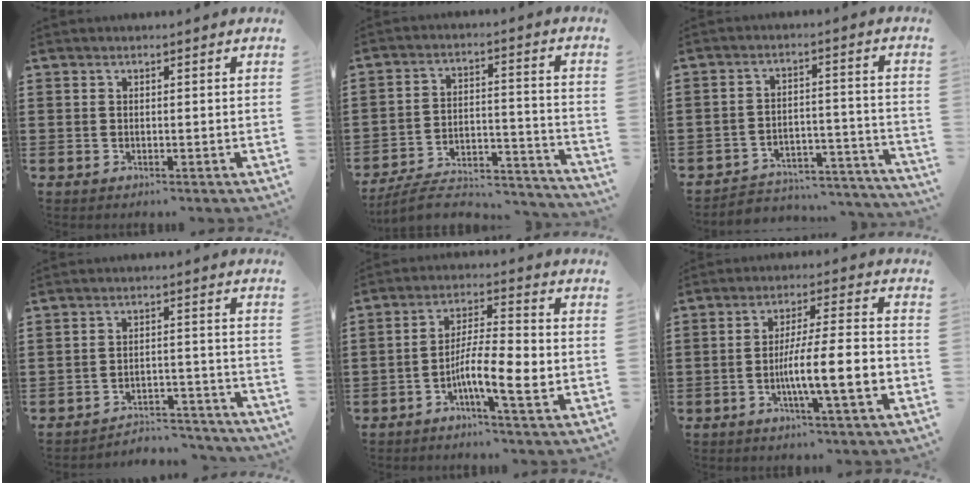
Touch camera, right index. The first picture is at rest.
{"total": 6.8, "force": [-5.8, 1.9, 3.0], "torque": [-0.049, 0.005, -0.112]}
{"total": 4.2, "force": [-4.0, 1.1, 0.8], "torque": [-0.018, 0.006, -0.084]}
{"total": 4.2, "force": [-4.0, 0.5, 1.0], "torque": [-0.022, 0.005, -0.083]}
{"total": 8.6, "force": [-3.1, 1.6, 7.8], "torque": [-0.150, -0.005, -0.059]}
{"total": 10.0, "force": [-3.0, 1.3, 9.4], "torque": [-0.156, -0.006, -0.054]}